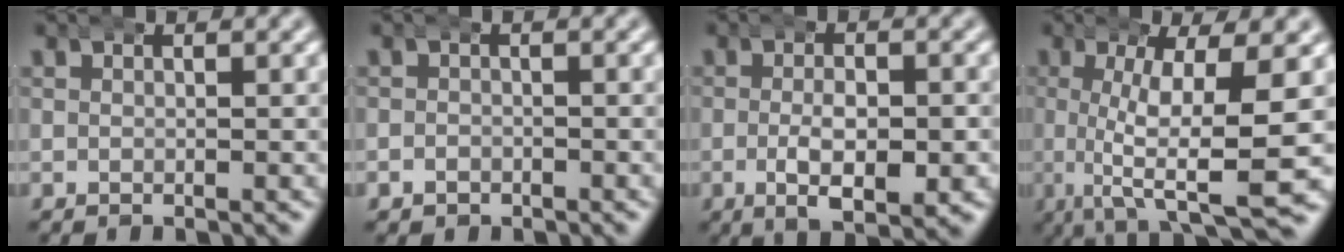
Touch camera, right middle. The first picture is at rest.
{"total": 1.3, "force": [-0.7, 1.1, -0.1], "torque": [-0.005, -0.009, -0.008]}
{"total": 5.7, "force": [-1.1, 2.4, 5.1], "torque": [-0.073, -0.002, -0.019]}
{"total": 9.4, "force": [-3.0, 2.5, 8.6], "torque": [-0.145, -0.022, -0.034]}